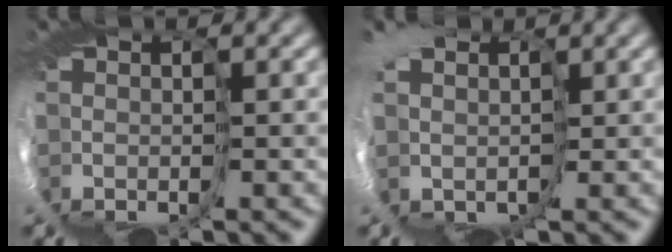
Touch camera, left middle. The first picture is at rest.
{"total": 4.2, "force": [1.5, 3.5, 1.9], "torque": [-0.040, -0.017, 0.015]}